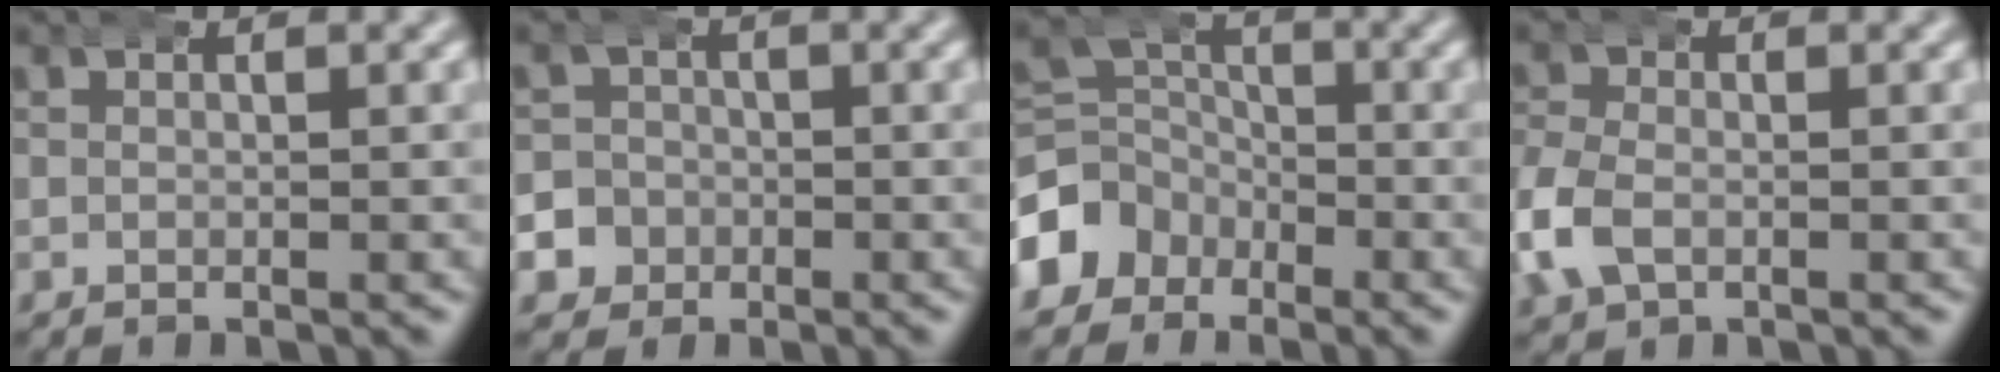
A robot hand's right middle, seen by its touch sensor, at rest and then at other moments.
{"total": 8.3, "force": [-3.2, 7.5, 1.3], "torque": [-0.046, -0.024, -0.065]}
{"total": 6.5, "force": [-2.1, 5.8, 1.9], "torque": [-0.048, -0.022, -0.041]}
{"total": 3.9, "force": [-1.1, 3.1, 2.0], "torque": [-0.073, -0.009, -0.017]}